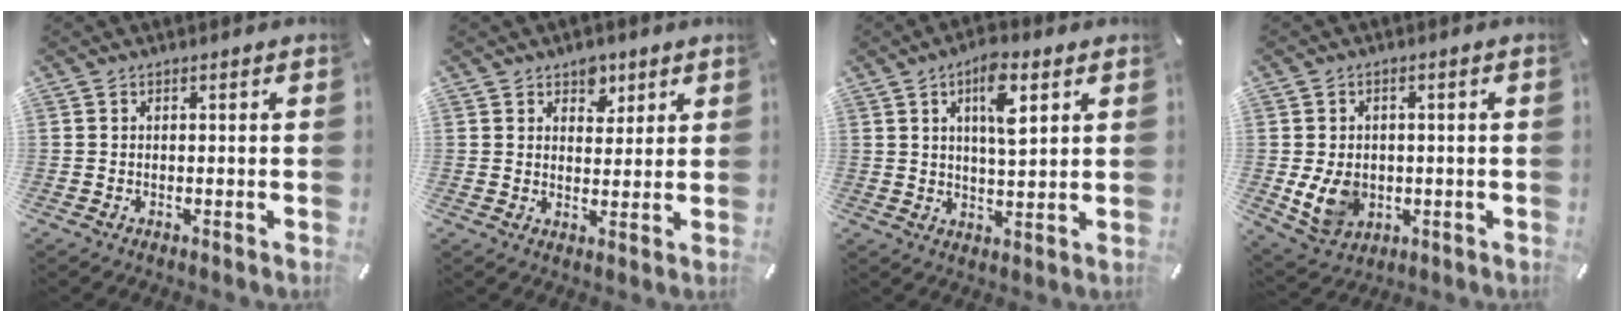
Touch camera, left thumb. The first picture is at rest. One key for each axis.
{"total": 5.0, "fx": 3.2, "fy": 3.6, "fz": 1.4, "tx": -0.001, "ty": -0.015, "tz": 0.051}
{"total": 8.6, "fx": 4.0, "fy": 3.0, "fz": 7.0, "tx": -0.114, "ty": -0.007, "tz": 0.063}
{"total": 8.3, "fx": -0.8, "fy": 6.8, "fz": 4.6, "tx": -0.093, "ty": 0.000, "tz": -0.015}